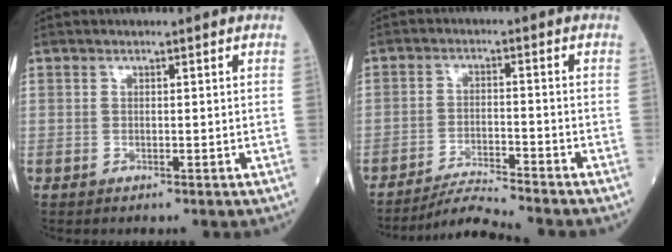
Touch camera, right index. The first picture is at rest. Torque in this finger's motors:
{"motor_torque": [0.14, -0.30, 0.07, 0.03]}